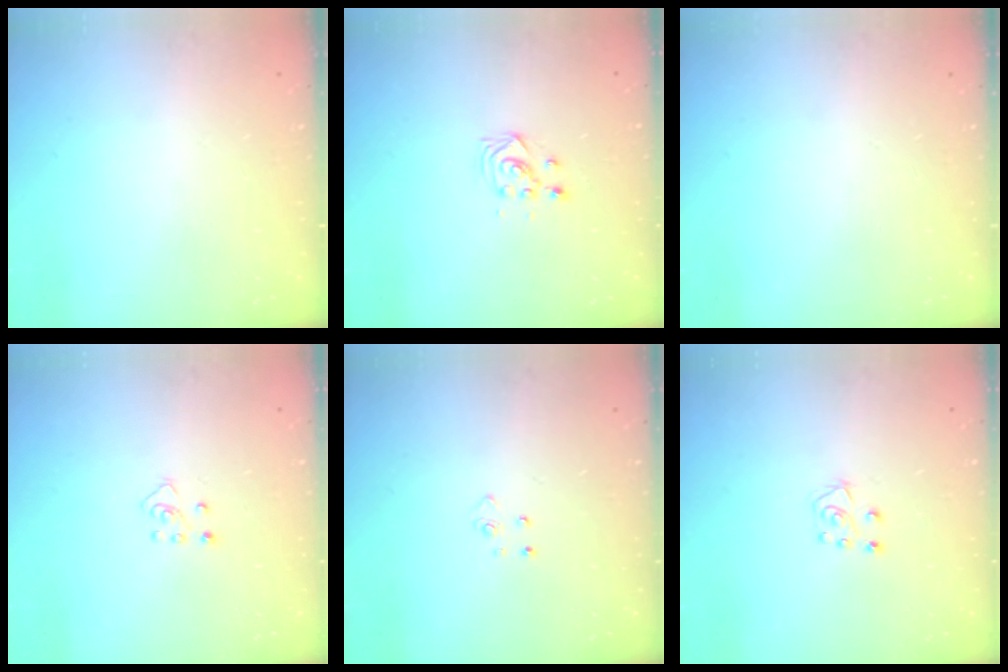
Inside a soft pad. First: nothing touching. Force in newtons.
{"total": 2.9, "press": 2.9, "slide": 0.3}
{"total": 0.0}
{"total": 4.6, "press": 4.6, "slide": 0.3}
{"total": 2.6, "press": 2.6, "slide": 0.3}
{"total": 5.0, "press": 4.9, "slide": 0.4}